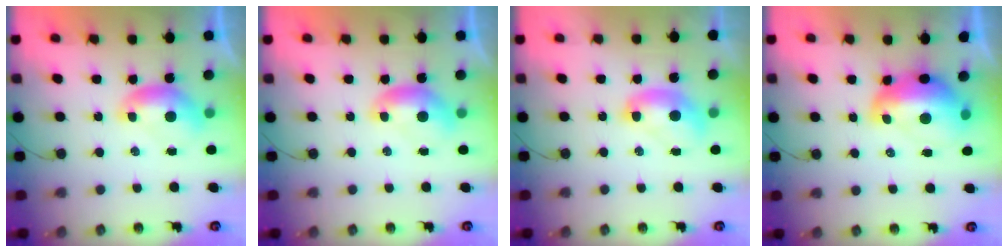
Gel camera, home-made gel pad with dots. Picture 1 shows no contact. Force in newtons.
{"total": 0.0}
{"total": 2.0, "press": 2.0, "slide": 0.2}
{"total": 6.3, "press": 6.2, "slide": 1.3}